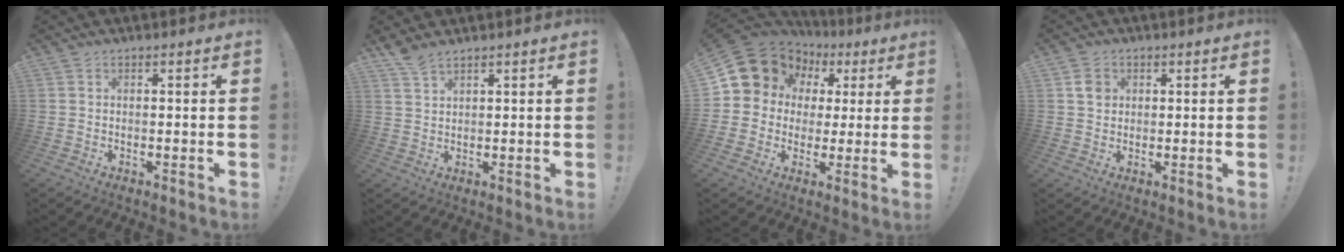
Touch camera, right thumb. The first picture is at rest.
{"total": 3.9, "force": [3.4, 0.6, 1.8], "torque": [-0.032, -0.022, 0.062]}
{"total": 11.6, "force": [4.6, 10.0, 3.7], "torque": [-0.051, -0.031, 0.099]}
{"total": 3.9, "force": [1.3, 3.5, 1.1], "torque": [0.001, -0.004, 0.022]}